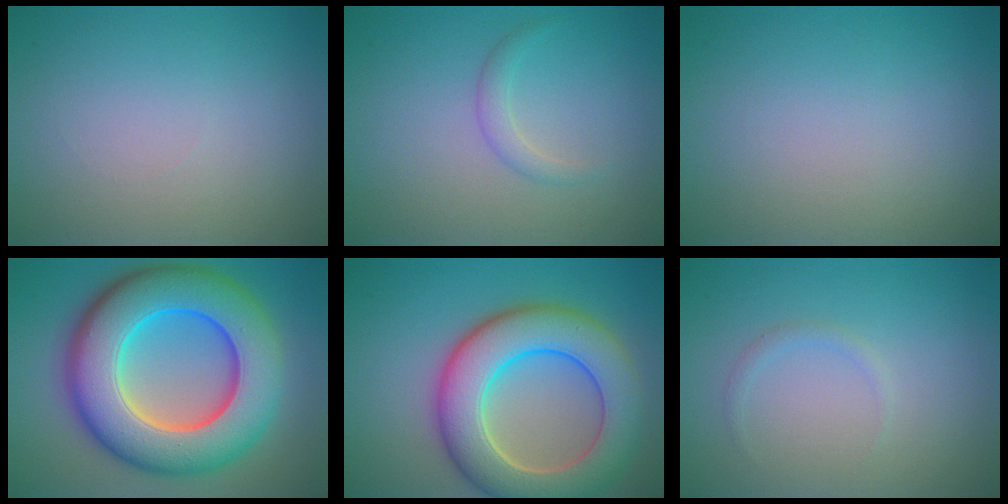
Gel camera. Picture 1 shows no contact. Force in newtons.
{"total": 1.3, "press": 1.3, "slide": 0.1}
{"total": 0.0}
{"total": 13.9, "press": 13.9, "slide": 0.2}
{"total": 10.0, "press": 10.0, "slide": 0.8}
{"total": 0.7, "press": 0.7, "slide": 0.1}